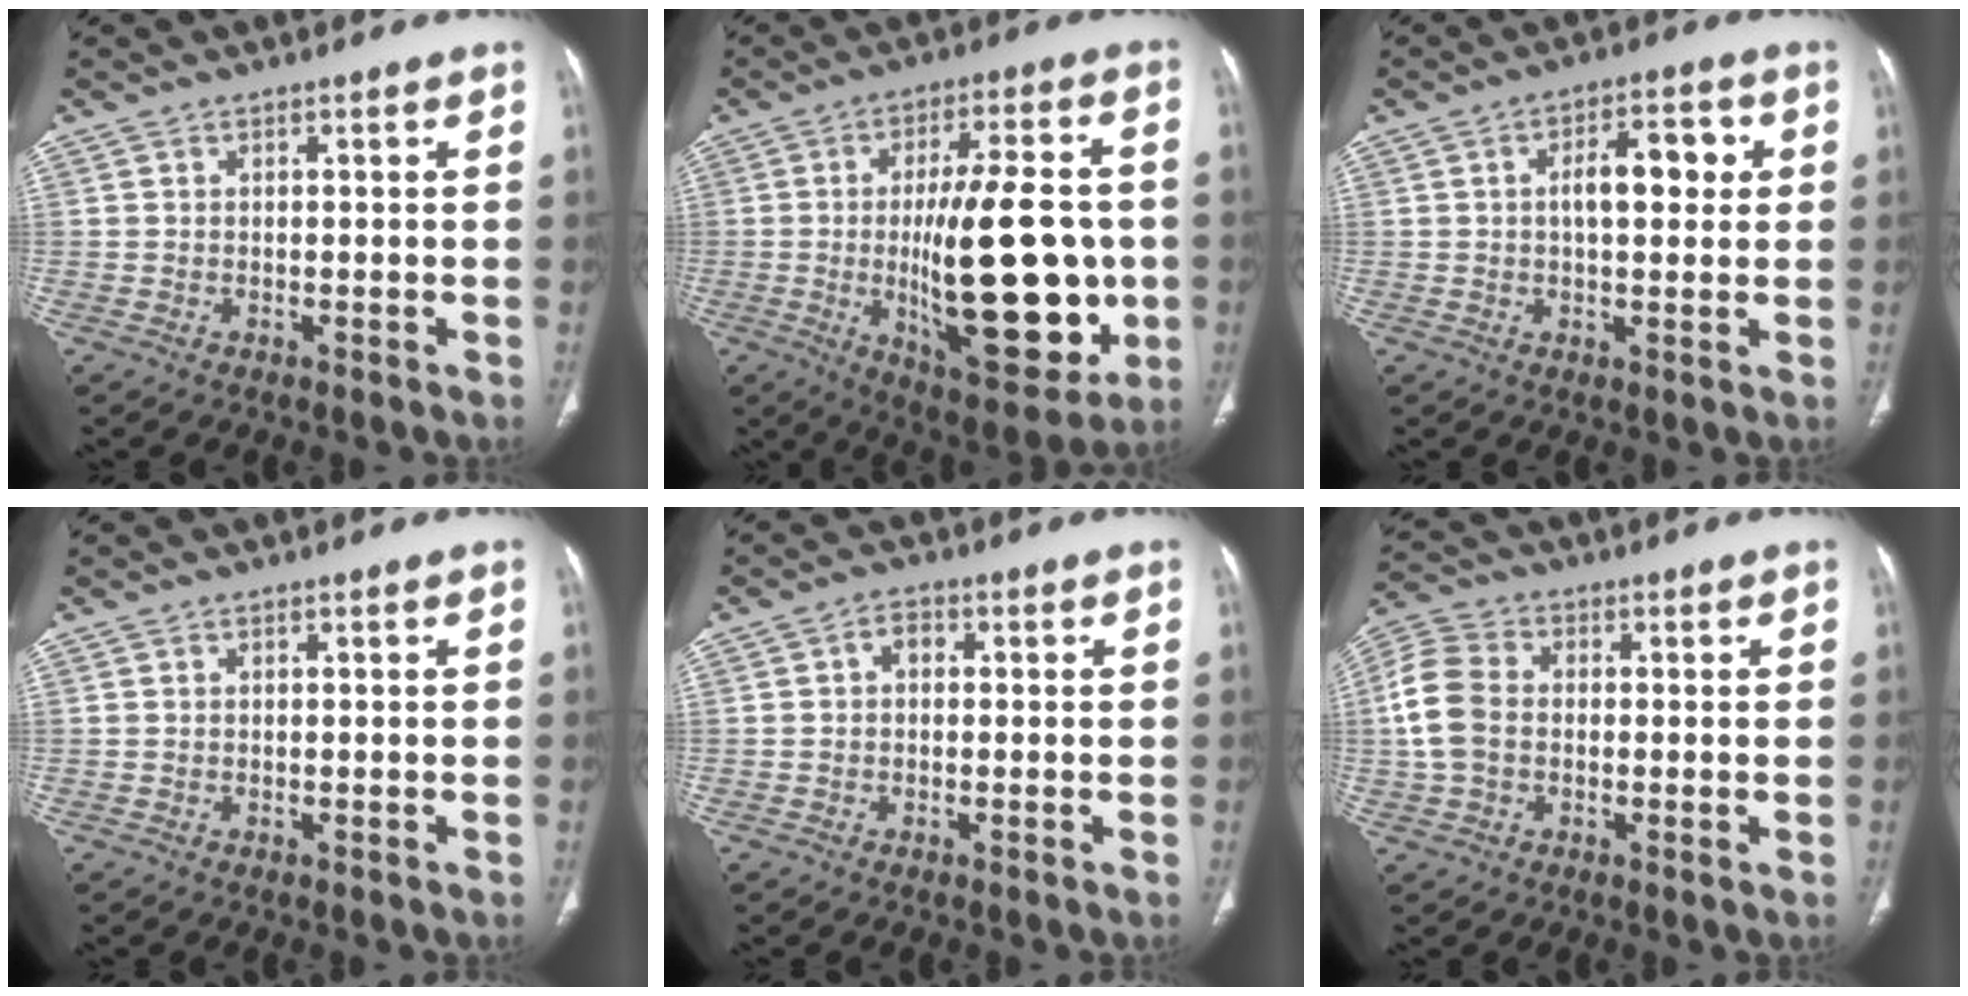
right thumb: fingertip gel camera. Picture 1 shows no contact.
{"total": 25.8, "force": [-2.8, 9.5, 23.8], "torque": [-0.344, -0.007, -0.027]}
{"total": 8.3, "force": [1.4, 4.0, 7.1], "torque": [-0.092, 0.014, 0.017]}
{"total": 0.0}
{"total": 2.5, "force": [0.2, 1.8, 1.7], "torque": [-0.016, 0.007, -0.002]}
{"total": 9.0, "force": [-0.1, 6.5, 6.2], "torque": [-0.134, 0.021, -0.010]}